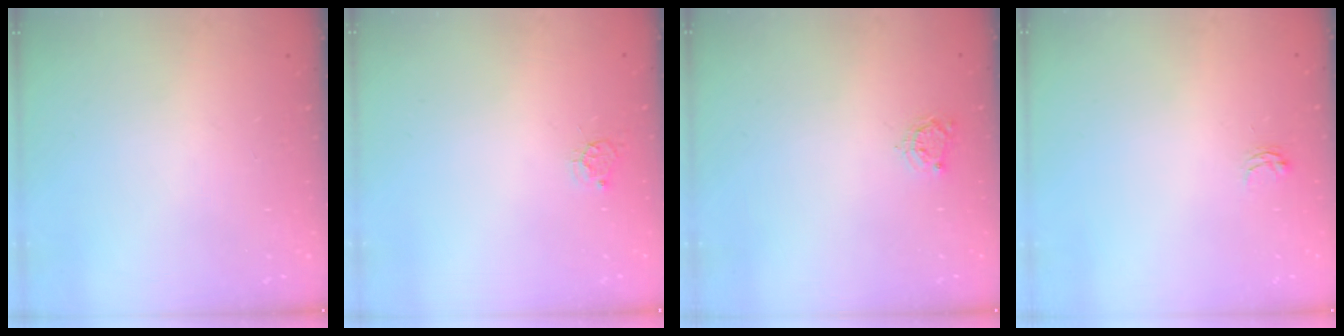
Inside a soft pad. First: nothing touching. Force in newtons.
{"total": 3.9, "press": 3.9, "slide": 0.3}
{"total": 3.7, "press": 3.7, "slide": 0.4}
{"total": 2.9, "press": 2.9, "slide": 0.4}